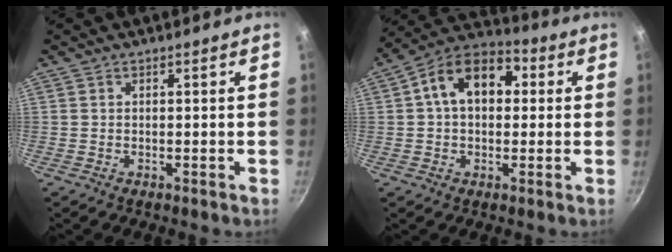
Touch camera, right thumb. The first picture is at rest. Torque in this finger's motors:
{"motor_torque": [0.51, 2.88, 0.99, -0.69, 0.09]}